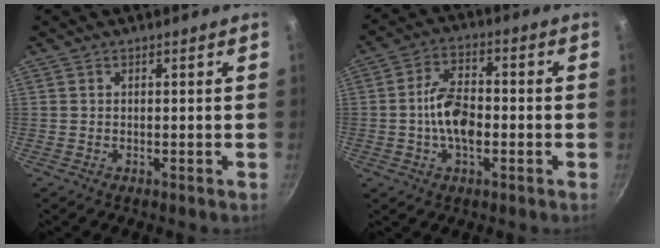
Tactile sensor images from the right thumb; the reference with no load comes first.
{"total": 9.3, "force": [-1.4, 5.2, 7.6], "torque": [-0.128, 0.025, -0.034]}